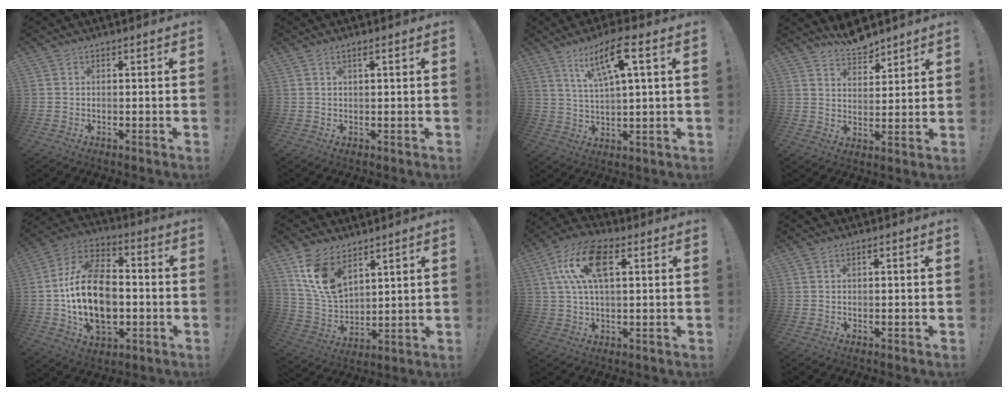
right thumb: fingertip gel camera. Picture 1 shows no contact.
{"total": 1.6, "force": [0.6, 0.0, 1.4], "torque": [-0.029, 0.000, 0.009]}
{"total": 12.3, "force": [5.9, 2.5, 10.5], "torque": [-0.189, -0.014, 0.096]}
{"total": 7.1, "force": [6.5, 2.2, 1.7], "torque": [-0.026, -0.050, 0.121]}
{"total": 21.7, "force": [-2.5, 14.1, 16.3], "torque": [-0.290, 0.019, -0.037]}
{"total": 13.2, "force": [8.4, 7.2, 7.1], "torque": [-0.144, -0.047, 0.166]}
{"total": 14.1, "force": [4.6, 6.7, 11.4], "torque": [-0.222, 0.003, 0.083]}
{"total": 0.9, "force": [0.3, 0.0, 0.8], "torque": [-0.025, 0.004, 0.006]}